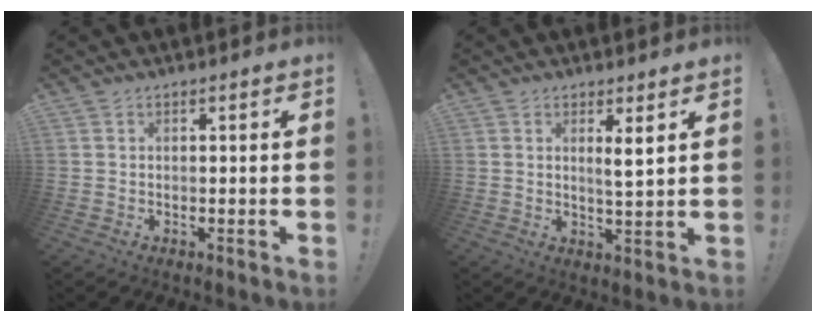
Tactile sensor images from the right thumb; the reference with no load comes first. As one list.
[{"total": 4.2, "force": [2.1, 0.2, 3.6], "torque": [-0.057, -0.016, 0.030]}]